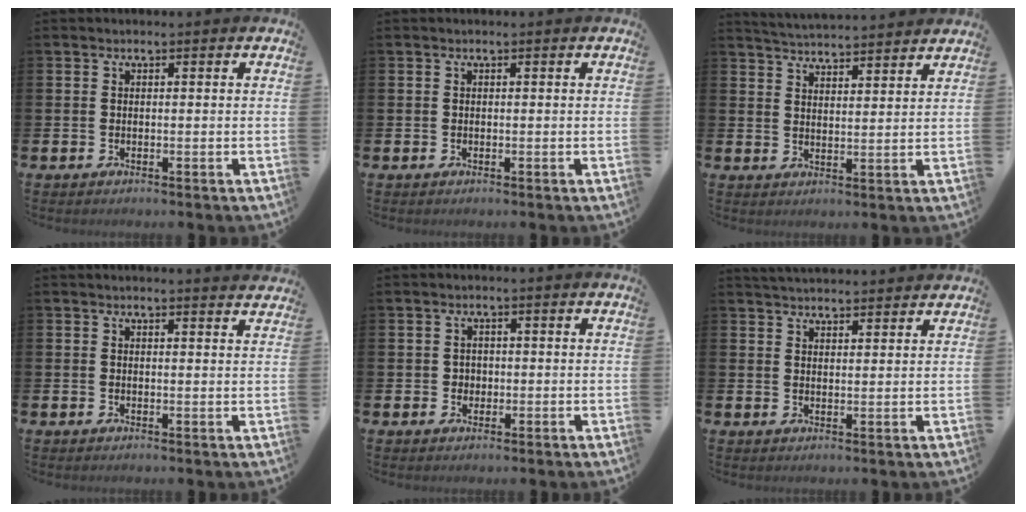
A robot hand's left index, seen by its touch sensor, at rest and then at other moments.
{"total": 0.0}
{"total": 4.5, "force": [4.5, 0.0, 0.0], "torque": [-0.014, -0.028, 0.080]}
{"total": 1.5, "force": [1.5, -0.1, 0.1], "torque": [0.014, -0.015, 0.024]}
{"total": 1.4, "force": [0.3, 1.4, 0.4], "torque": [0.007, 0.003, 0.000]}
{"total": 3.4, "force": [3.4, 0.3, 0.2], "torque": [-0.004, -0.019, 0.061]}